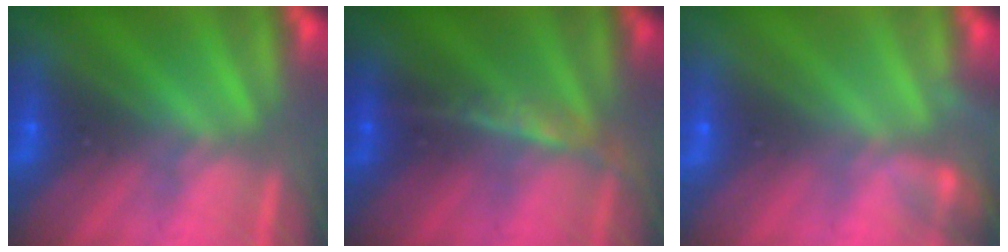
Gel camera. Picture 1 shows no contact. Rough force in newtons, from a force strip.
{"total": 2.4}
{"total": 2.1}